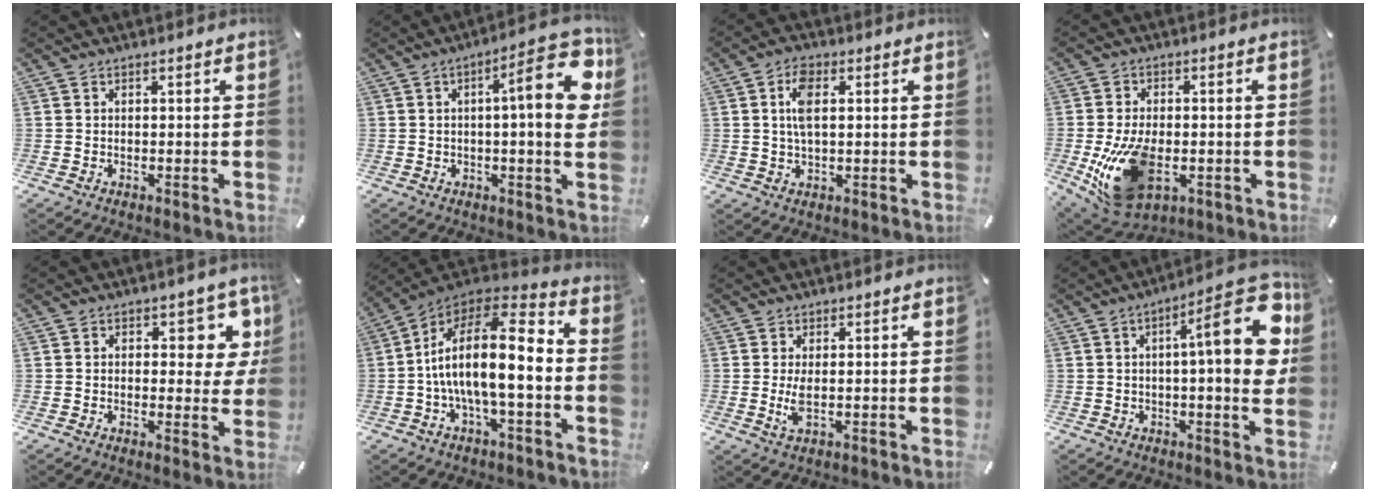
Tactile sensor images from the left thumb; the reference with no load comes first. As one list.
[{"total": 14.9, "force": [3.6, 3.6, 14.0], "torque": [-0.181, -0.021, 0.046]}, {"total": 6.1, "force": [1.5, 3.0, 5.1], "torque": [-0.115, 0.002, 0.019]}, {"total": 16.2, "force": [-3.4, 9.8, 12.5], "torque": [-0.244, -0.012, -0.049]}, {"total": 8.3, "force": [3.4, 4.6, 6.0], "torque": [-0.051, -0.018, 0.050]}, {"total": 17.0, "force": [-3.0, 6.1, 15.5], "torque": [-0.281, -0.003, -0.058]}, {"total": 3.8, "force": [0.3, 1.0, 3.7], "torque": [-0.082, -0.007, 0.002]}, {"total": 18.9, "force": [4.9, 5.0, 17.6], "torque": [-0.229, -0.027, 0.058]}]